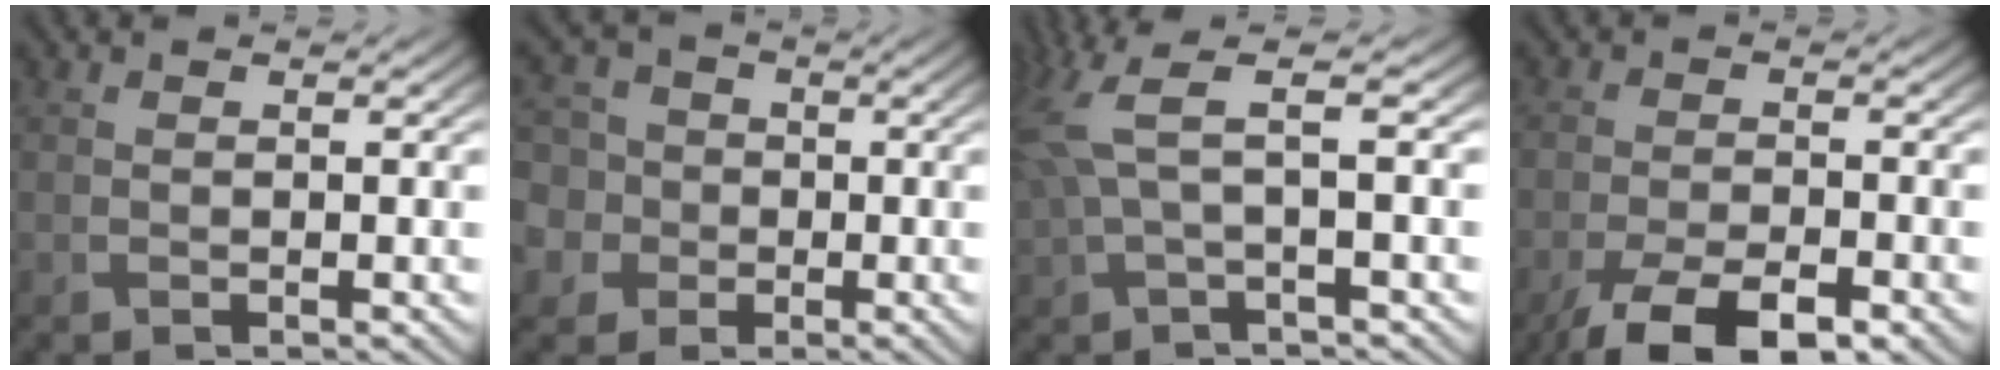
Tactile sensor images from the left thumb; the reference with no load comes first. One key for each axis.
{"total": 8.6, "fx": -0.8, "fy": 8.0, "fz": 2.9, "tx": -0.111, "ty": 0.008, "tz": -0.053}
{"total": 6.1, "fx": 2.8, "fy": 1.2, "fz": 5.2, "tx": -0.109, "ty": 0.021, "tz": 0.044}
{"total": 8.1, "fx": -5.4, "fy": 2.6, "fz": 5.5, "tx": -0.096, "ty": -0.008, "tz": -0.092}